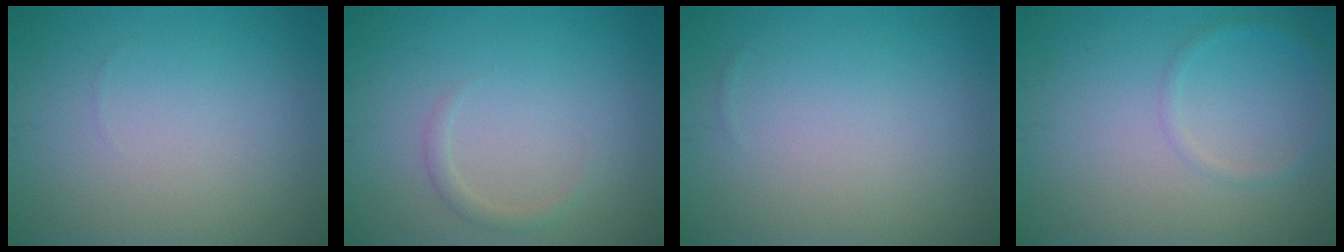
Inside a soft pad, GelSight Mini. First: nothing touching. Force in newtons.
{"total": 1.0, "press": 1.0, "slide": 0.1}
{"total": 0.0}
{"total": 1.1, "press": 1.1, "slide": 0.1}